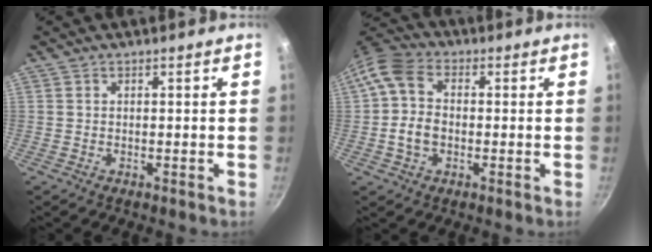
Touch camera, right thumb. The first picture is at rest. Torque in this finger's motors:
{"motor_torque": [0.89, 1.51, 0.99, -0.42, 0.22]}